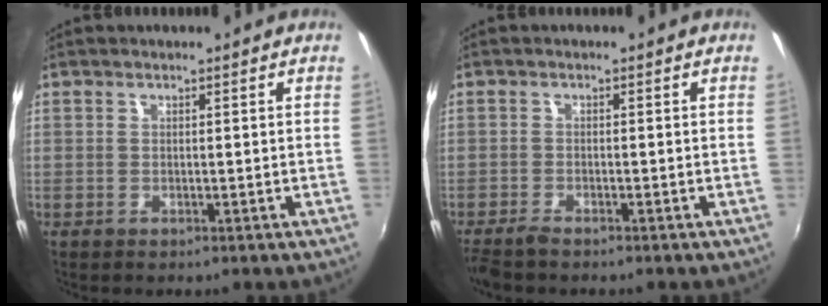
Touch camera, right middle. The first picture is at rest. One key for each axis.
{"total": 3.3, "fx": -2.9, "fy": 0.5, "fz": 1.5, "tx": -0.043, "ty": -0.014, "tz": -0.059}